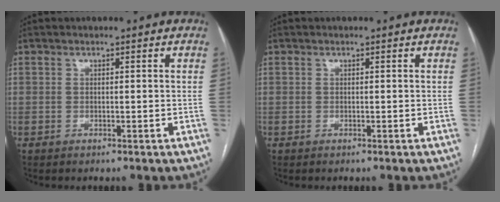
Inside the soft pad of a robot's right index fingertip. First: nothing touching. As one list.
[{"total": 0.0}]